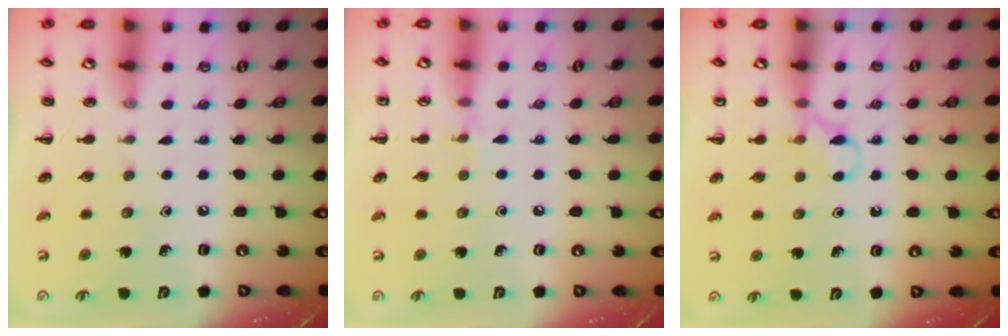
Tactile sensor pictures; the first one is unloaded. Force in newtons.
{"total": 4.0, "press": 3.7, "slide": 1.4}
{"total": 5.6, "press": 5.3, "slide": 1.8}